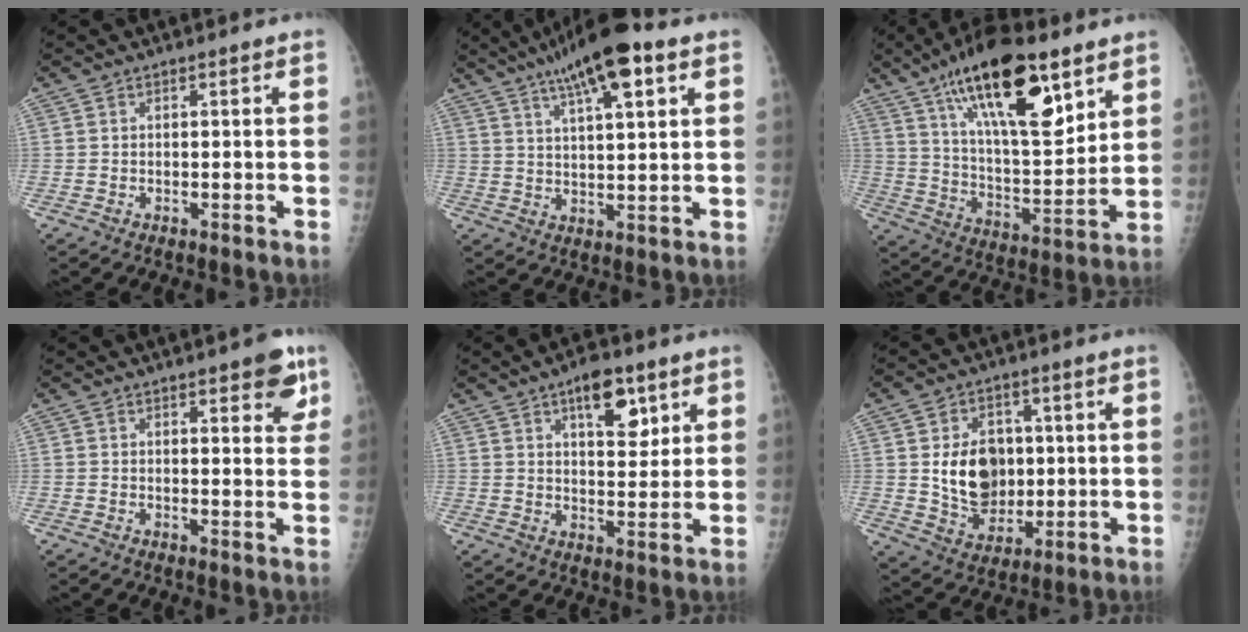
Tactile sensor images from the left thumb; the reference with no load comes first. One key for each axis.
{"total": 13.9, "fx": 7.7, "fy": 3.6, "fz": 11.0, "tx": -0.165, "ty": -0.007, "tz": 0.123}
{"total": 22.9, "fx": 12.7, "fy": 8.4, "fz": 17.2, "tx": -0.257, "ty": -0.050, "tz": 0.221}
{"total": 6.2, "fx": 3.4, "fy": 2.3, "fz": 4.7, "tx": -0.029, "ty": -0.013, "tz": 0.034}
{"total": 9.1, "fx": 4.8, "fy": 4.3, "fz": 6.5, "tx": -0.066, "ty": -0.023, "tz": 0.070}
{"total": 11.9, "fx": 1.1, "fy": 9.1, "fz": 7.6, "tx": -0.082, "ty": -0.011, "tz": 0.030}